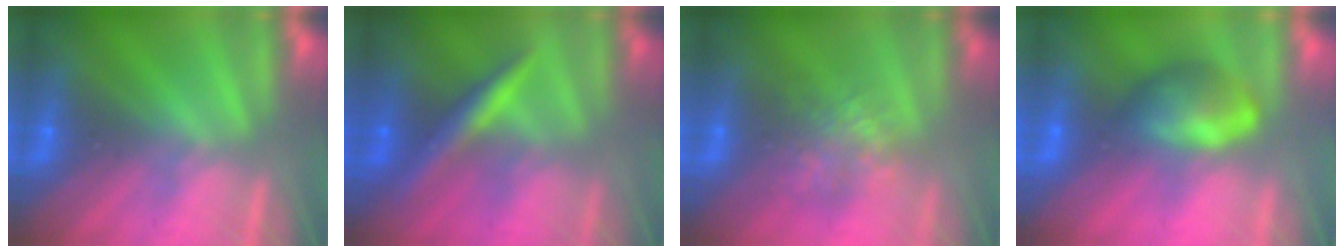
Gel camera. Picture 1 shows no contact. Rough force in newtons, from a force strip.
{"total": 2.4}
{"total": 4.6}
{"total": 7.5}